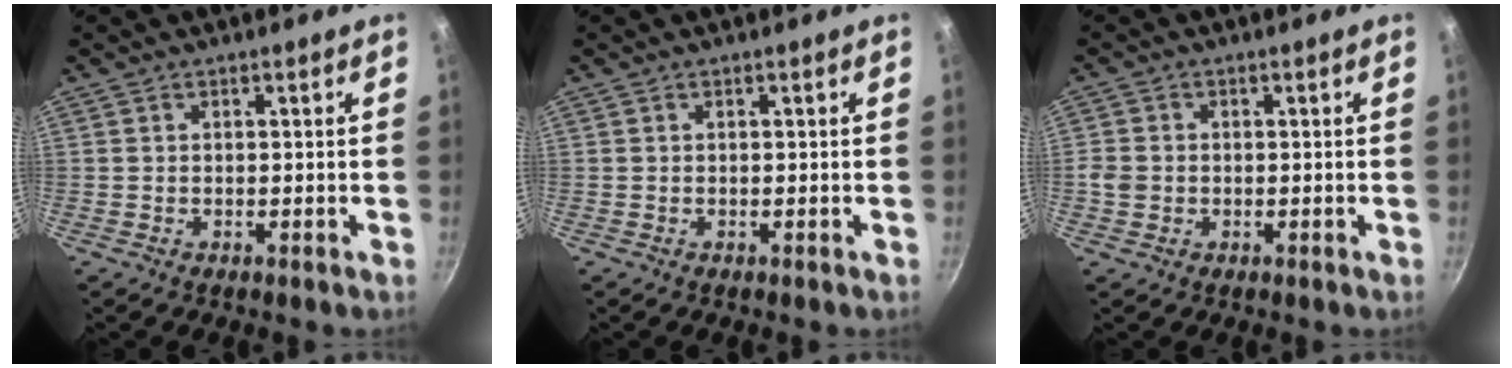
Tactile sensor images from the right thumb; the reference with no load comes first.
{"total": 0.0}
{"total": 3.2, "force": [-0.6, 2.8, 1.4], "torque": [-0.023, 0.009, -0.012]}